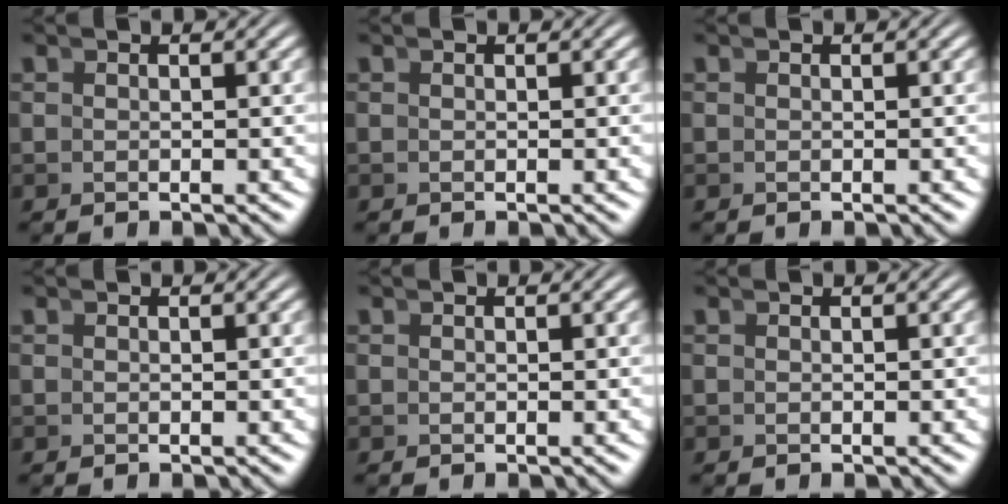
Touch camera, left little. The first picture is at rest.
{"total": 0.0}
{"total": 0.0}
{"total": 0.0}
{"total": 0.0}
{"total": 0.0}